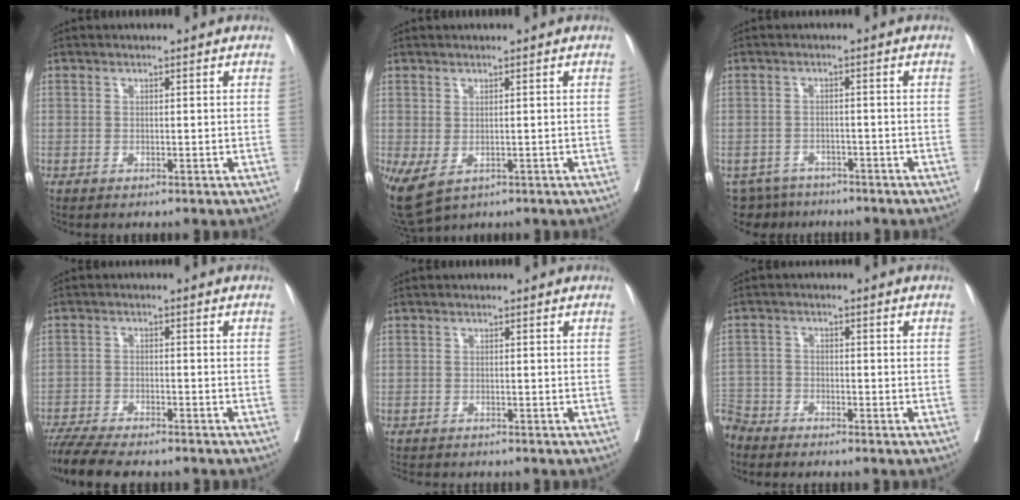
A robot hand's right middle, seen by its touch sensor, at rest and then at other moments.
{"total": 6.7, "force": [-2.6, 4.0, 4.6], "torque": [-0.090, -0.014, -0.033]}
{"total": 5.6, "force": [-5.1, 2.3, -0.1], "torque": [0.010, 0.003, -0.078]}
{"total": 11.1, "force": [-9.7, 1.8, 5.1], "torque": [-0.077, -0.014, -0.152]}
{"total": 4.0, "force": [-3.3, 2.2, 0.7], "torque": [-0.010, 0.000, -0.051]}
{"total": 5.5, "force": [-5.2, 1.8, 0.1], "torque": [0.005, -0.004, -0.107]}